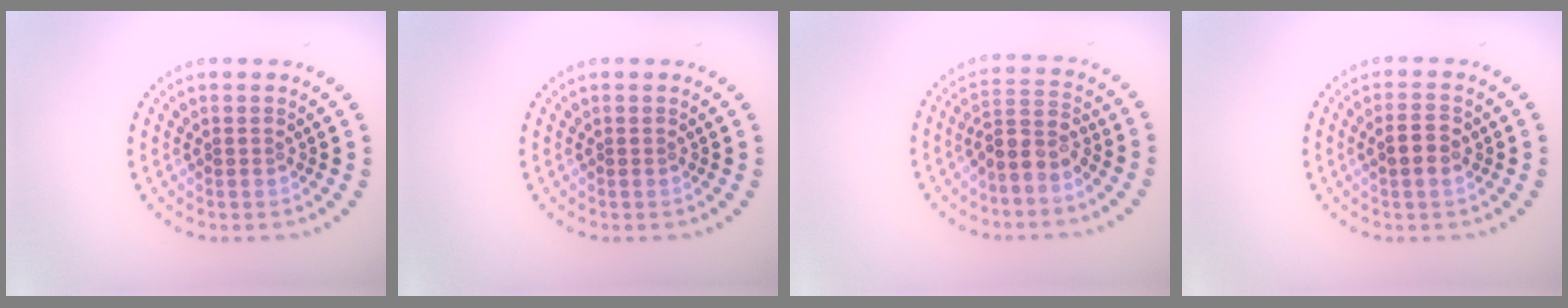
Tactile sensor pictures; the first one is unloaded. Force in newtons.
{"total": 0.0}
{"total": 2.7, "press": 2.2, "slide": 1.6}
{"total": 2.4, "press": 2.3, "slide": 0.6}